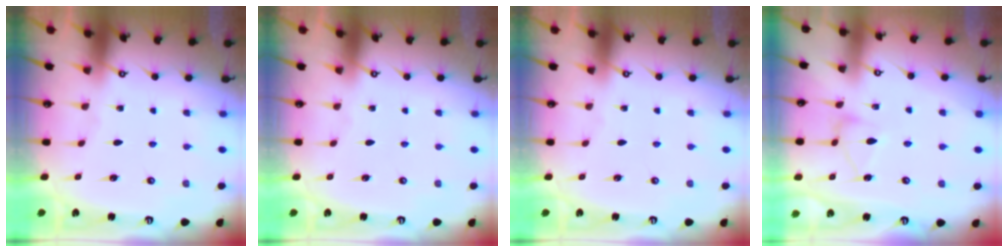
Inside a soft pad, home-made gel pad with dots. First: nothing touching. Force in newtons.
{"total": 0.0}
{"total": 0.0}
{"total": 8.7, "press": 8.7, "slide": 0.5}